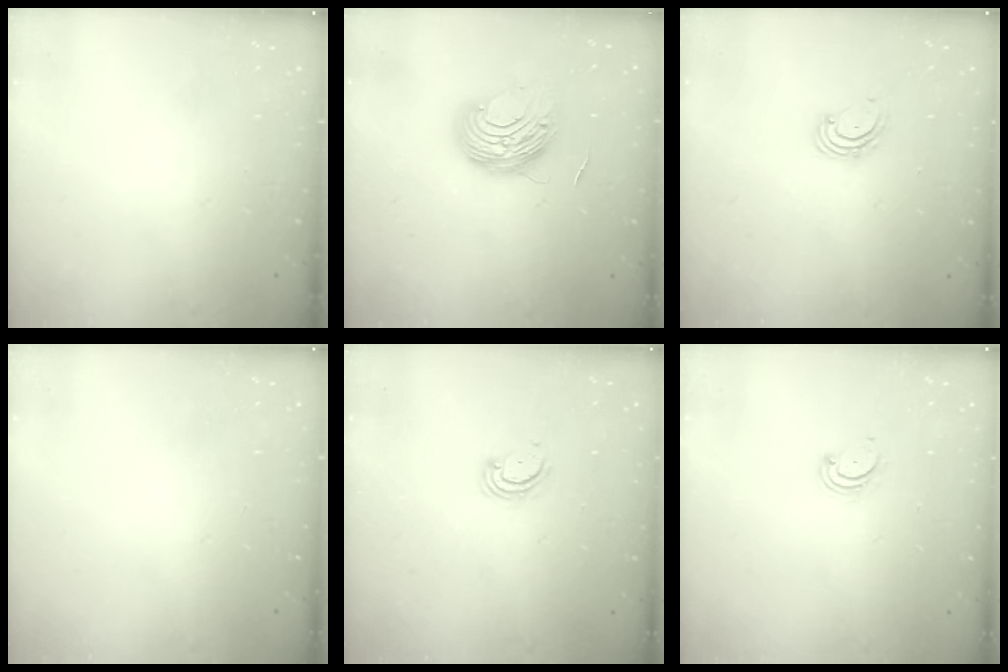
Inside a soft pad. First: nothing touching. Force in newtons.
{"total": 9.3, "press": 9.3, "slide": 0.4}
{"total": 2.5, "press": 2.4, "slide": 0.4}
{"total": 0.0}
{"total": 2.9, "press": 2.8, "slide": 0.4}
{"total": 2.6, "press": 2.5, "slide": 0.3}